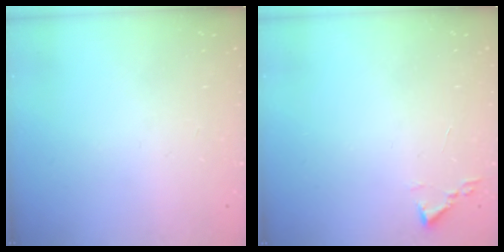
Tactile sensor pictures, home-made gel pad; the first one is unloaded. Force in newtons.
{"total": 1.9, "press": 1.8, "slide": 0.3}